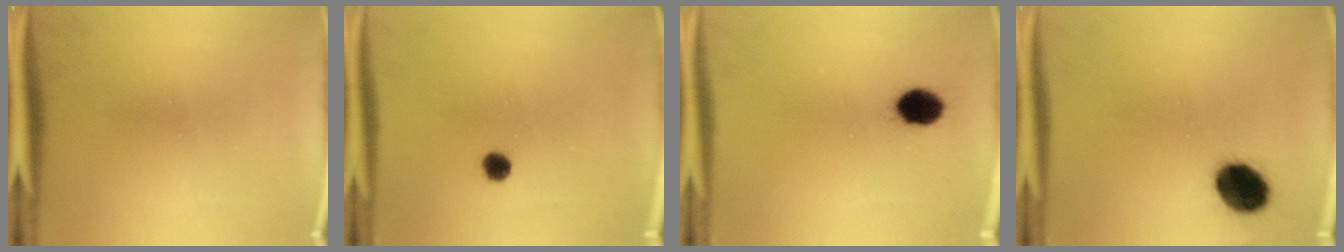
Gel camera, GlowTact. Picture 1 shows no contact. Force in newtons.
{"total": 2.3}
{"total": 5.7}
{"total": 10.2}